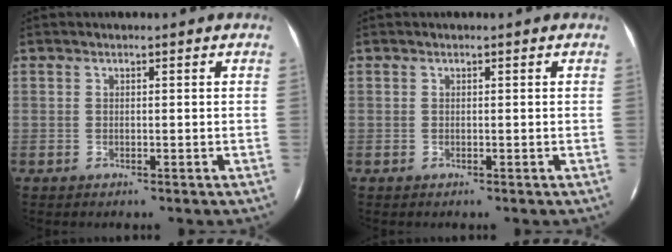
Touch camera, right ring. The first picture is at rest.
{"total": 0.0}